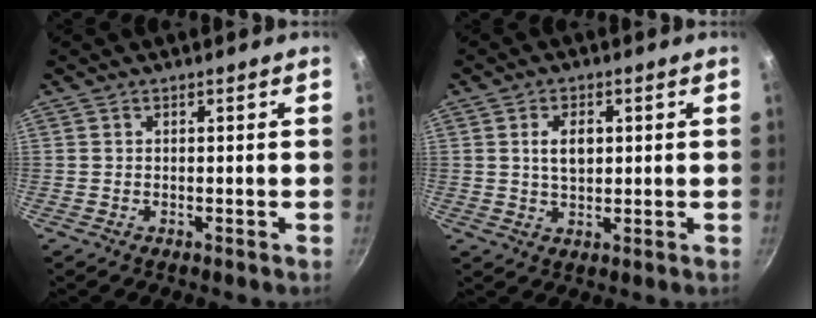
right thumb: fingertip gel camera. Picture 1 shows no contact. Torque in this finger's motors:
{"motor_torque": [-0.61, 1.13, 0.74, 0.28, 0.28]}